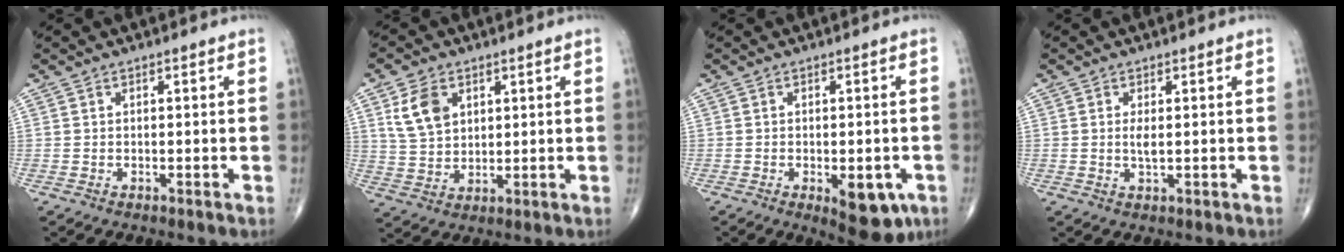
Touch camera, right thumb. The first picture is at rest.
{"total": 7.9, "force": [3.2, 5.5, 4.8], "torque": [-0.074, -0.012, 0.068]}
{"total": 8.3, "force": [-3.0, 3.8, 6.8], "torque": [-0.069, -0.003, -0.030]}
{"total": 2.0, "force": [0.2, 0.6, 1.9], "torque": [-0.040, -0.004, 0.007]}